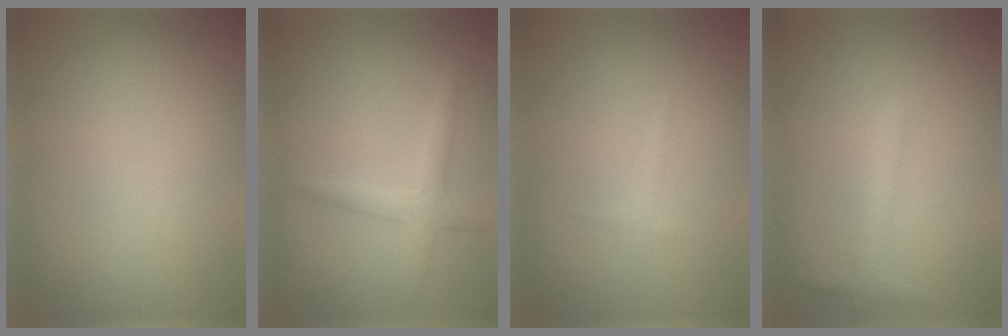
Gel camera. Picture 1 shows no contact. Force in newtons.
{"total": 2.1, "press": 2.1, "slide": 0.0}
{"total": 0.7, "press": 0.7, "slide": 0.1}
{"total": 1.6, "press": 1.6, "slide": 0.1}